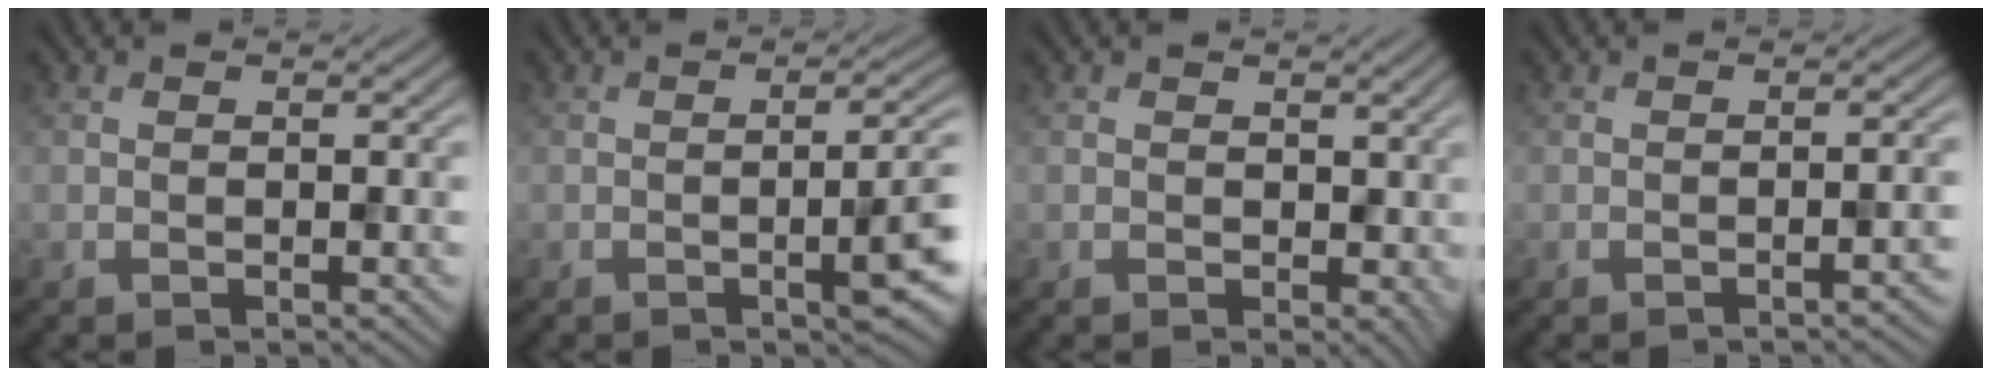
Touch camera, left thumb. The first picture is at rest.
{"total": 6.1, "force": [-1.6, 1.6, 5.7], "torque": [-0.088, -0.007, -0.021]}
{"total": 2.2, "force": [0.3, 1.7, 1.3], "torque": [-0.026, -0.006, 0.003]}
{"total": 2.2, "force": [-1.0, 0.5, 1.9], "torque": [-0.018, 0.007, -0.021]}